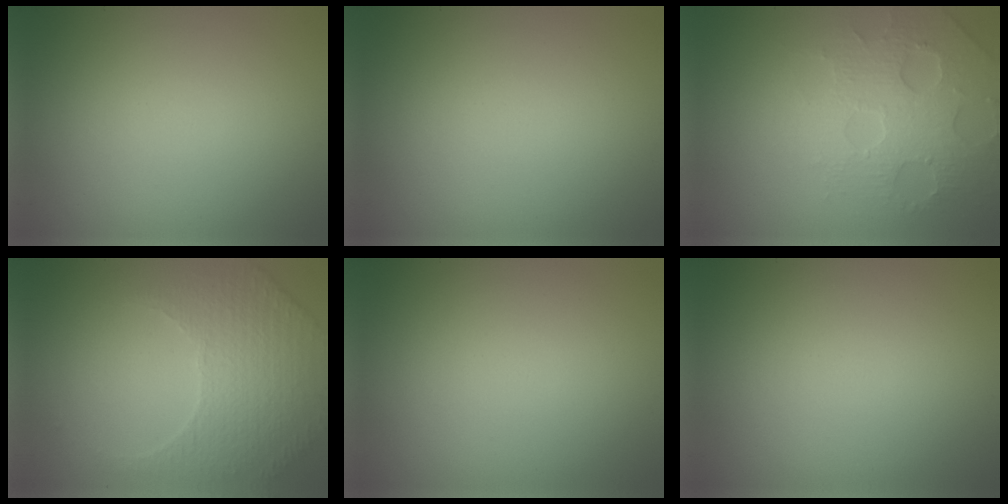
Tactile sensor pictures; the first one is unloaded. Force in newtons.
{"total": 0.0}
{"total": 4.1, "press": 4.0, "slide": 0.9}
{"total": 5.2, "press": 3.6, "slide": 3.8}
{"total": 0.0}
{"total": 0.0}